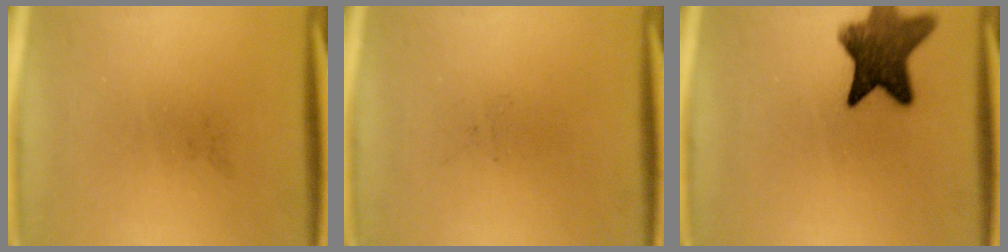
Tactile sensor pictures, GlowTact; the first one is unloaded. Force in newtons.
{"total": 0.0}
{"total": 10.4}